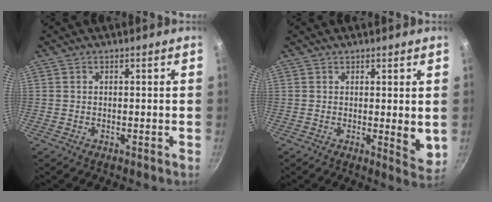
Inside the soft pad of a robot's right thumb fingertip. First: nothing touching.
{"total": 4.7, "force": [1.2, 1.6, 4.2], "torque": [-0.053, -0.015, 0.018]}